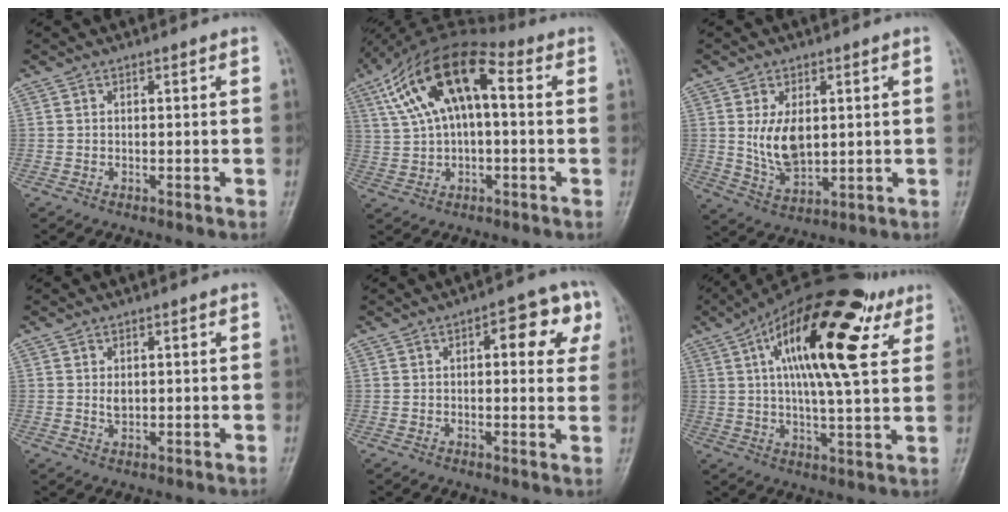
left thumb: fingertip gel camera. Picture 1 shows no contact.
{"total": 16.0, "force": [3.8, 7.8, 13.4], "torque": [-0.237, 0.040, 0.060]}
{"total": 8.7, "force": [1.3, 5.3, 6.8], "torque": [-0.107, -0.013, 0.037]}
{"total": 2.4, "force": [0.5, 1.5, 1.7], "torque": [-0.021, -0.003, 0.010]}
{"total": 9.9, "force": [3.2, 4.4, 8.2], "torque": [-0.066, 0.009, 0.030]}
{"total": 24.0, "force": [9.3, 8.6, 20.4], "torque": [-0.313, 0.000, 0.139]}